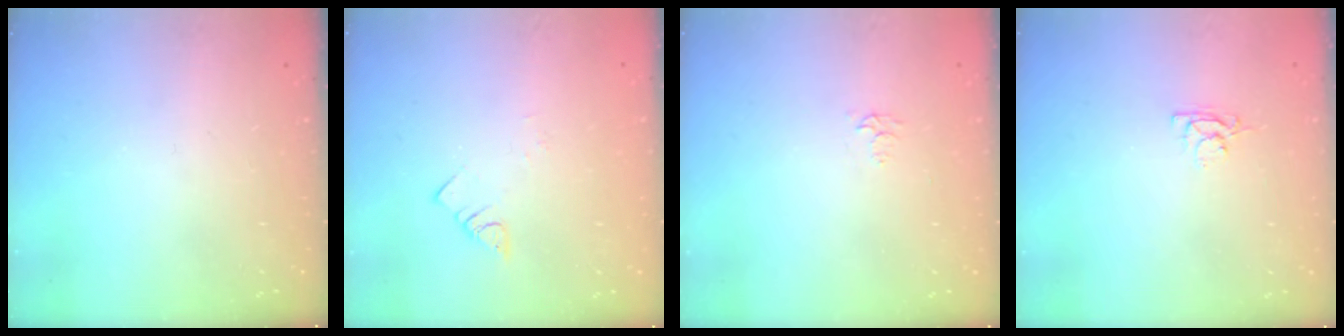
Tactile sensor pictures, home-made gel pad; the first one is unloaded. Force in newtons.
{"total": 1.5, "press": 1.5, "slide": 0.3}
{"total": 3.7, "press": 3.7, "slide": 0.4}
{"total": 2.9, "press": 2.9, "slide": 0.3}